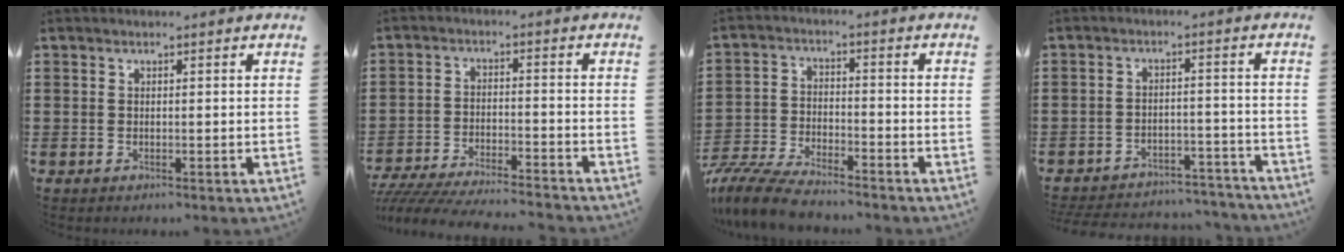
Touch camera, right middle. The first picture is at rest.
{"total": 5.5, "force": [-5.3, 0.2, 1.4], "torque": [-0.032, -0.004, -0.108]}
{"total": 7.1, "force": [-6.7, 0.9, 2.1], "torque": [-0.062, 0.001, -0.135]}
{"total": 4.8, "force": [-4.7, 0.6, 0.5], "torque": [-0.018, 0.005, -0.098]}